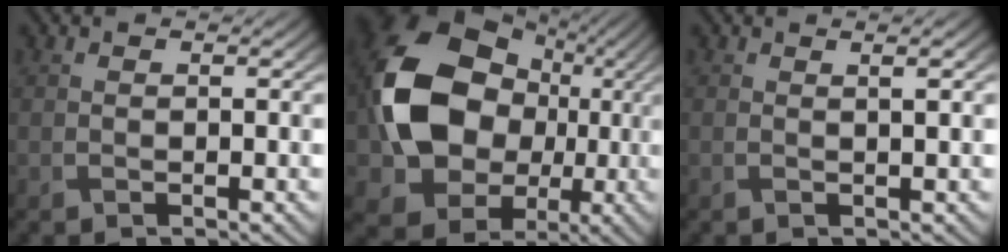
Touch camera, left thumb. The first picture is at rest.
{"total": 15.4, "force": [0.9, 12.9, 8.3], "torque": [-0.177, -0.007, 0.009]}
{"total": 2.0, "force": [0.5, 0.4, 1.9], "torque": [-0.029, 0.011, -0.002]}